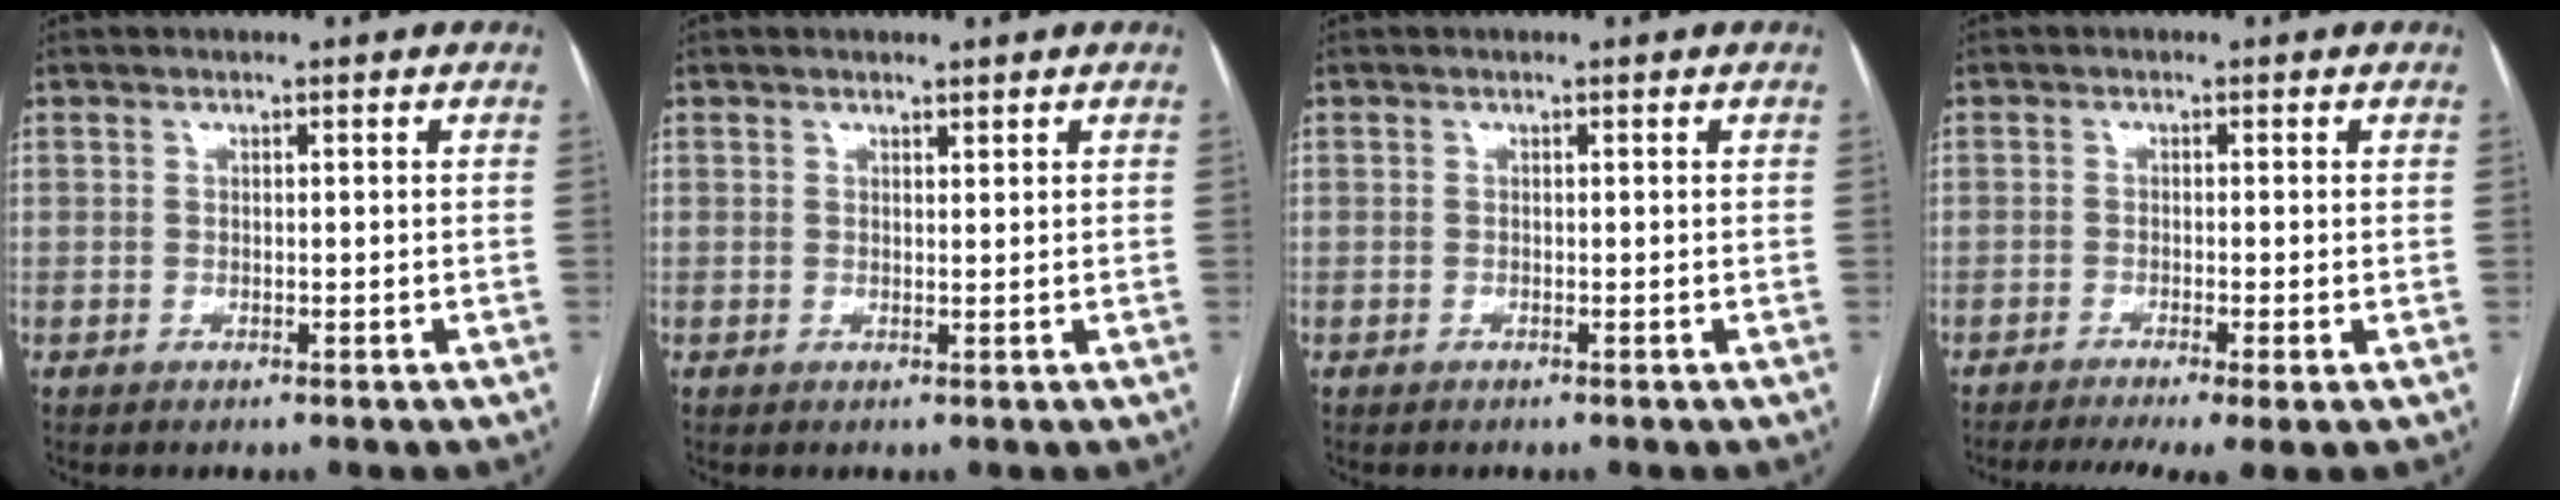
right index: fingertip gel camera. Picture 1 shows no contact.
{"total": 0.8, "force": [0.8, 0.1, 0.3], "torque": [-0.005, -0.002, 0.014]}
{"total": 0.0}
{"total": 7.1, "force": [-4.9, 0.4, 5.1], "torque": [-0.078, -0.011, -0.080]}